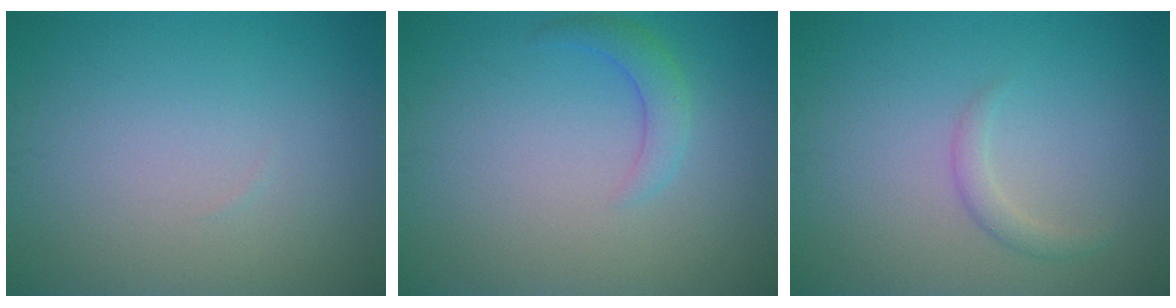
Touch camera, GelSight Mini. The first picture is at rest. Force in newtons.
{"total": 2.1, "press": 2.1, "slide": 0.2}
{"total": 1.3, "press": 1.3, "slide": 0.1}